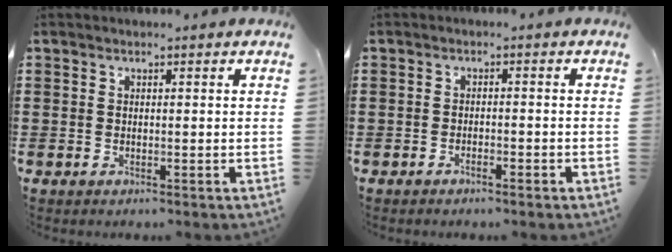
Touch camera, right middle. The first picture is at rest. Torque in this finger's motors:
{"motor_torque": [0.02, -0.01, -0.04, -0.01]}